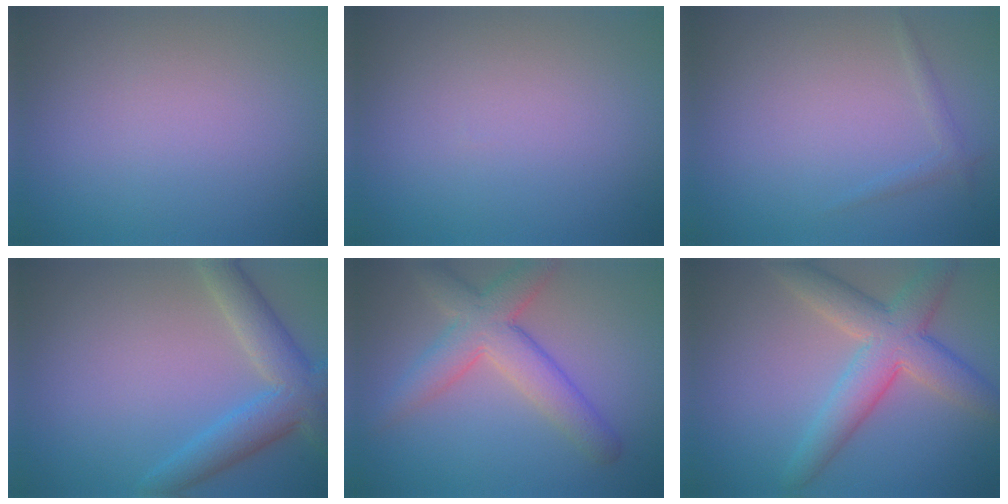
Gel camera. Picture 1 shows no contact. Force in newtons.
{"total": 0.0}
{"total": 0.9, "press": 0.9, "slide": 0.1}
{"total": 5.3, "press": 5.3, "slide": 0.4}
{"total": 5.6, "press": 5.6, "slide": 0.2}
{"total": 6.2, "press": 6.2, "slide": 0.2}